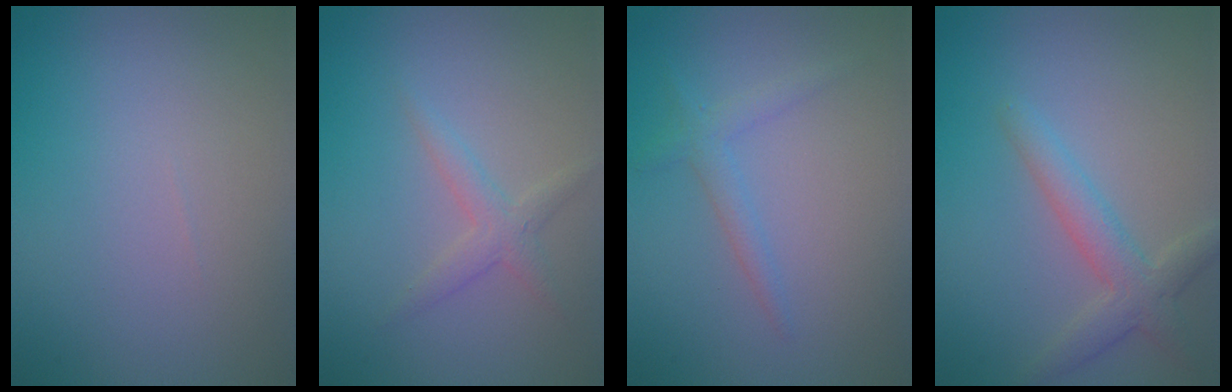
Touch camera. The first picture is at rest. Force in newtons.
{"total": 1.8, "press": 1.8, "slide": 0.0}
{"total": 1.7, "press": 1.7, "slide": 0.1}
{"total": 3.2, "press": 3.1, "slide": 0.3}